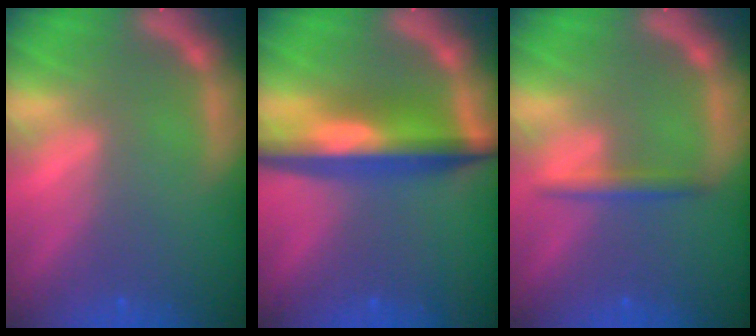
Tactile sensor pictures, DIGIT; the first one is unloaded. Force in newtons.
{"total": 7.5}
{"total": 1.9}